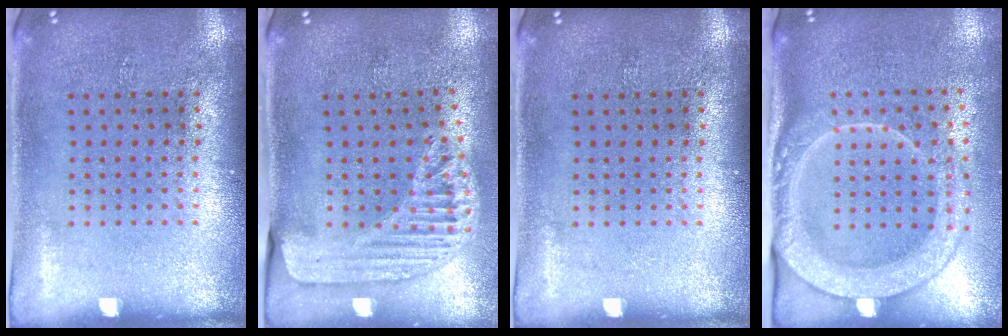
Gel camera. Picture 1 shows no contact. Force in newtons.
{"total": 1.5, "press": 1.5, "slide": 0.3}
{"total": 0.0}
{"total": 2.5, "press": 2.0, "slide": 1.5}